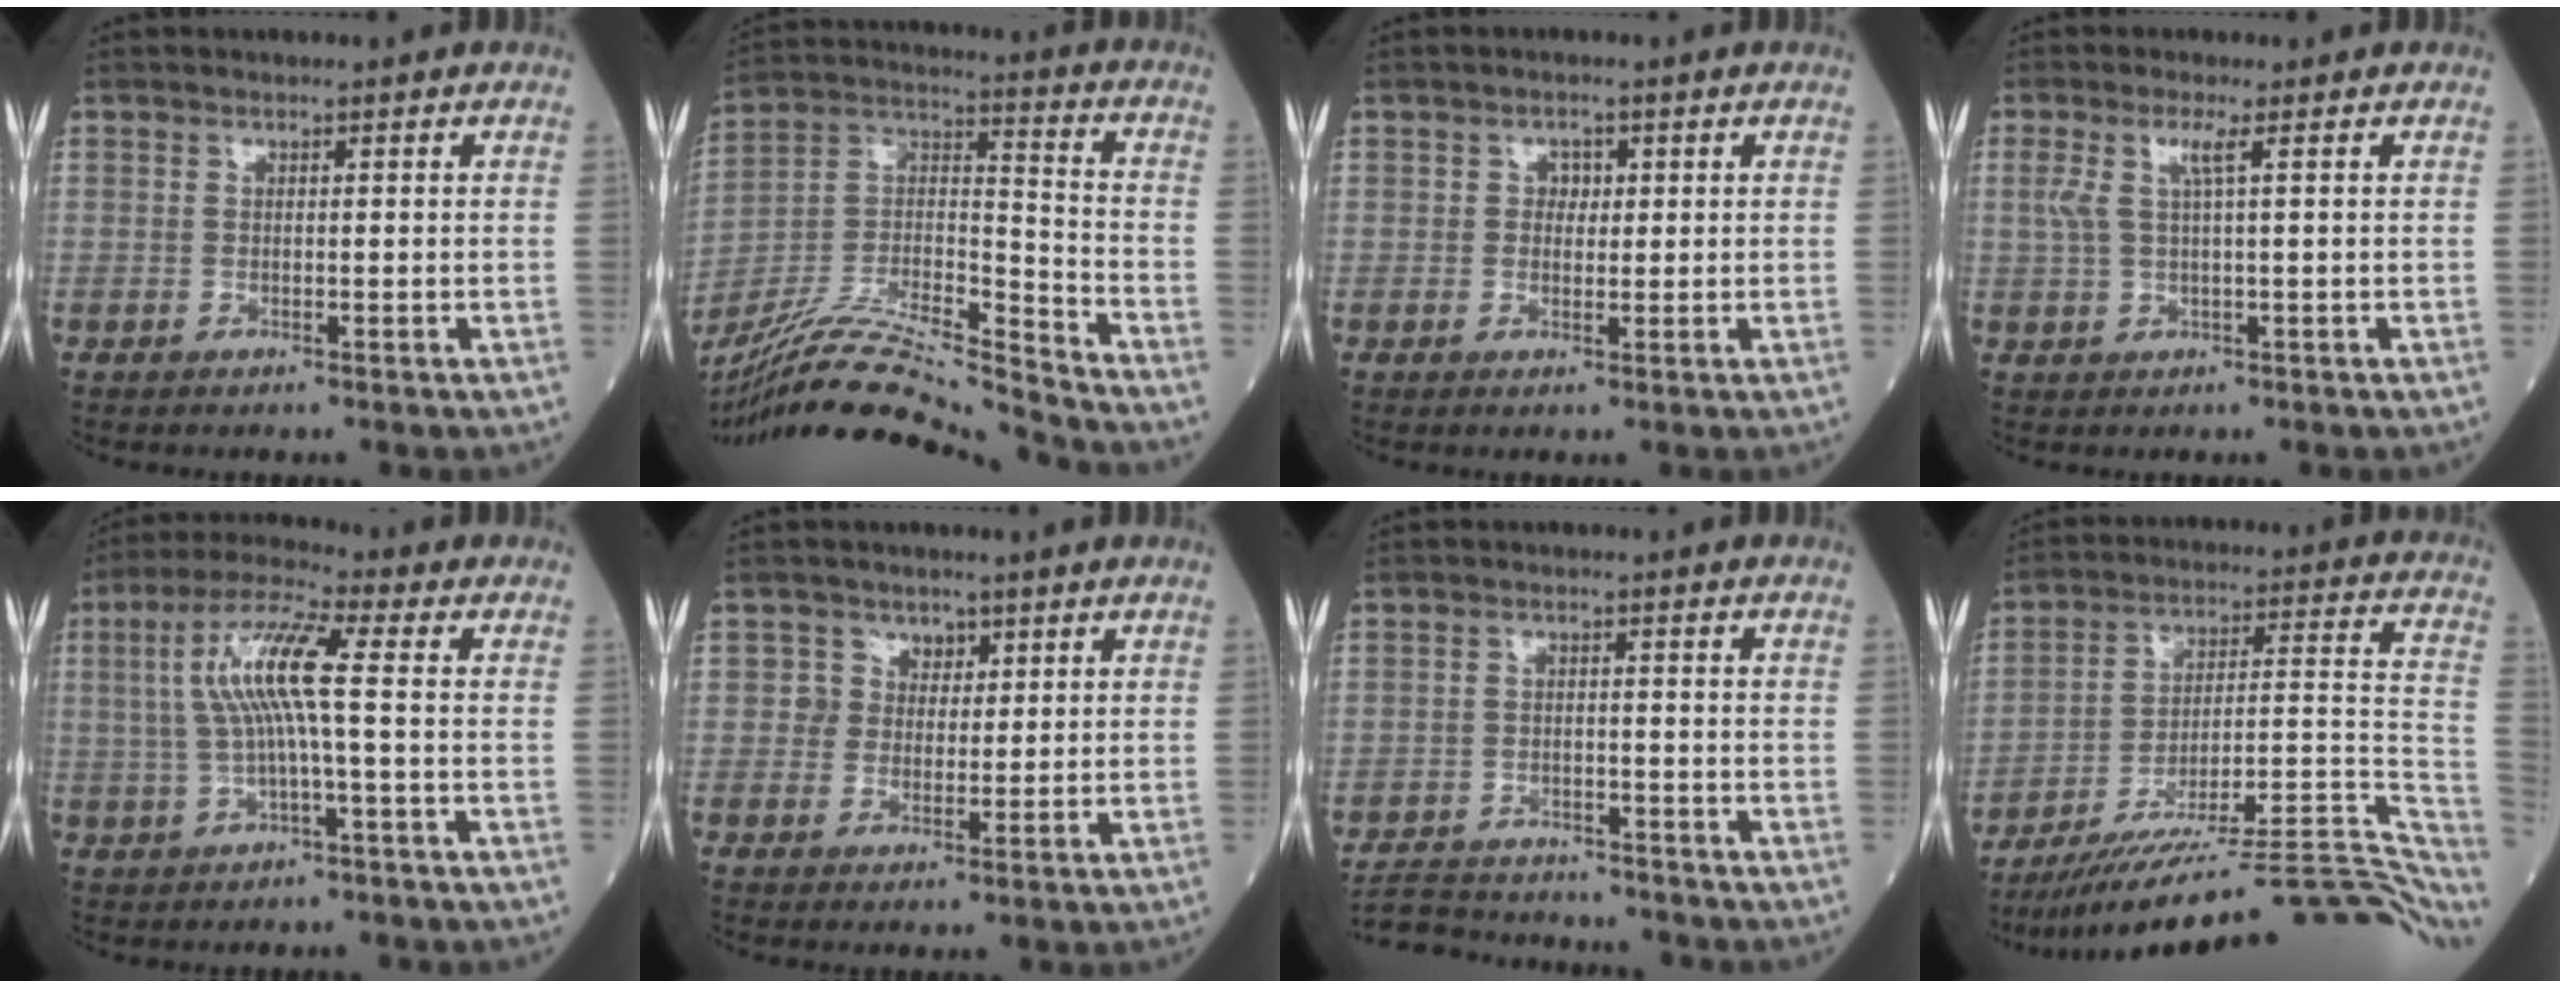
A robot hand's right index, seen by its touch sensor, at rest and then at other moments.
{"total": 20.6, "force": [-19.4, -0.7, 7.2], "torque": [-0.157, 0.006, -0.339]}
{"total": 1.8, "force": [0.5, 1.4, 1.0], "torque": [-0.010, 0.001, 0.005]}
{"total": 3.1, "force": [1.1, 0.0, 3.0], "torque": [-0.072, 0.011, 0.025]}
{"total": 9.3, "force": [0.8, 0.7, 9.2], "torque": [-0.190, 0.023, 0.013]}
{"total": 3.4, "force": [1.2, 3.2, 0.2], "torque": [0.008, 0.005, 0.015]}
{"total": 10.0, "force": [-9.6, 2.1, 2.0], "torque": [-0.039, 0.007, -0.143]}
{"total": 27.8, "force": [-22.3, 3.2, 16.3], "torque": [-0.137, 0.014, -0.322]}